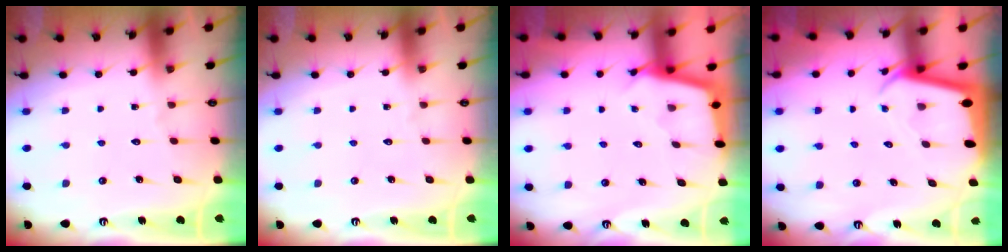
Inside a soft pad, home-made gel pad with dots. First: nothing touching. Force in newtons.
{"total": 0.0}
{"total": 2.4, "press": 2.4, "slide": 0.2}
{"total": 2.4, "press": 2.4, "slide": 0.2}